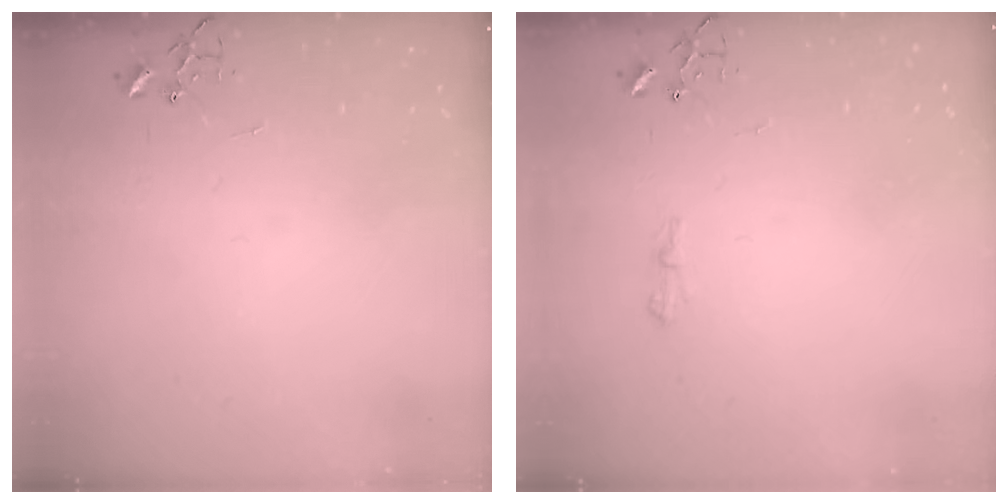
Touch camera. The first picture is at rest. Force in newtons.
{"total": 6.1, "press": 6.1, "slide": 0.6}